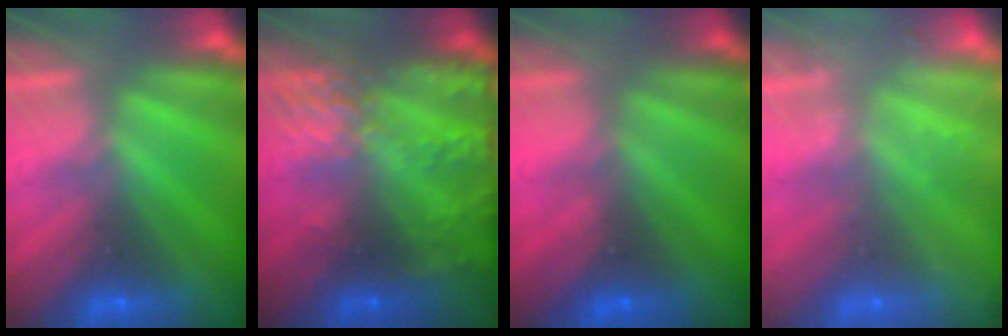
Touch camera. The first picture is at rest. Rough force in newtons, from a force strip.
{"total": 8.4}
{"total": 3.7}
{"total": 2.4}